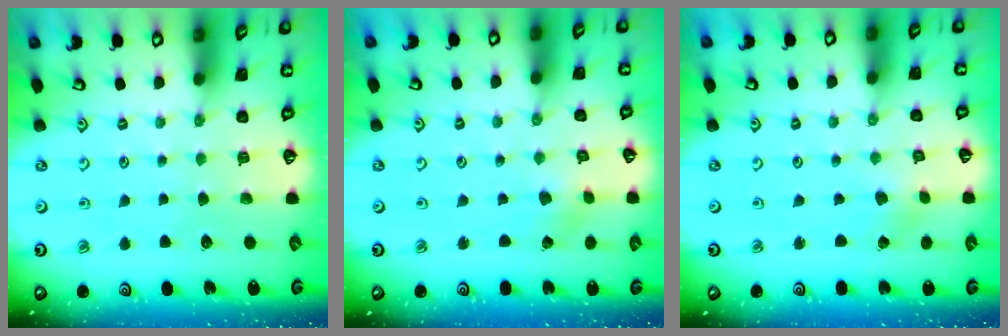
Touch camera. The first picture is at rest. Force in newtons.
{"total": 1.2, "press": 1.2, "slide": 0.2}
{"total": 0.0}